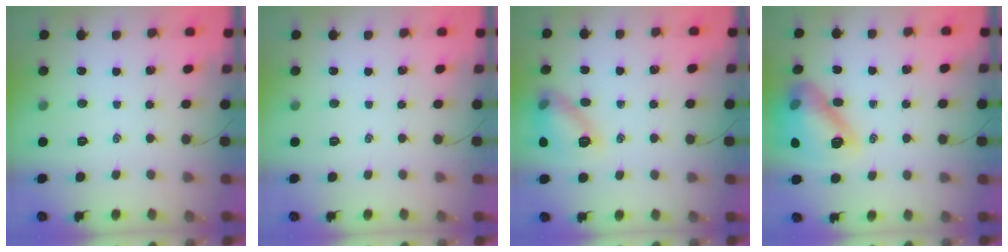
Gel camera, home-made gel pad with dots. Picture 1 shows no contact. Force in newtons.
{"total": 0.0}
{"total": 11.9, "press": 11.9, "slide": 0.3}
{"total": 16.8, "press": 16.7, "slide": 1.9}